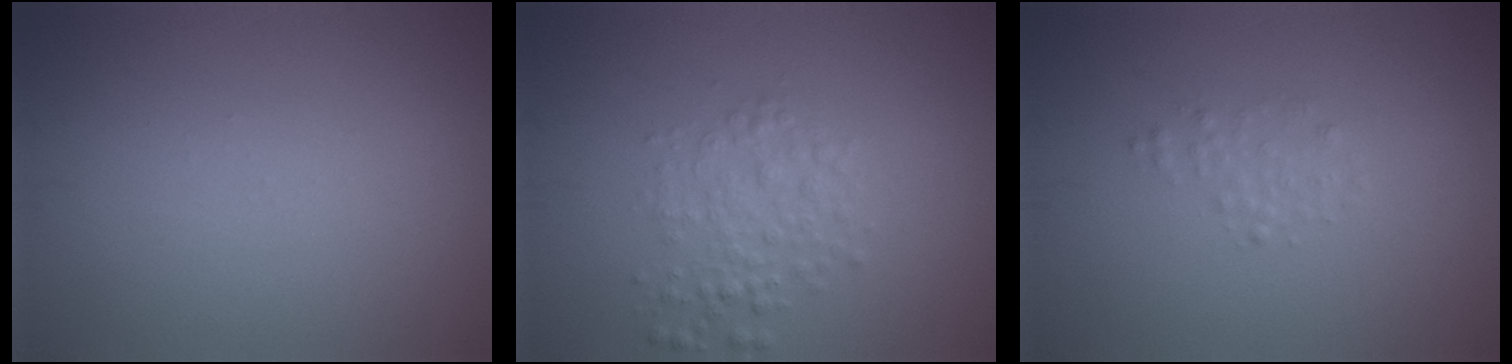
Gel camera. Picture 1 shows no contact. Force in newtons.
{"total": 2.5, "press": 2.5, "slide": 0.1}
{"total": 1.1, "press": 1.1, "slide": 0.1}